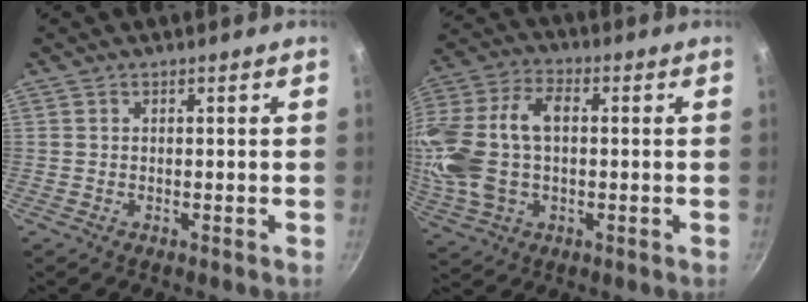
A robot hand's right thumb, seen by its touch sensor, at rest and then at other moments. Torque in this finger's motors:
{"motor_torque": [1.79, 3.22, 1.63, -0.77, 0.25]}